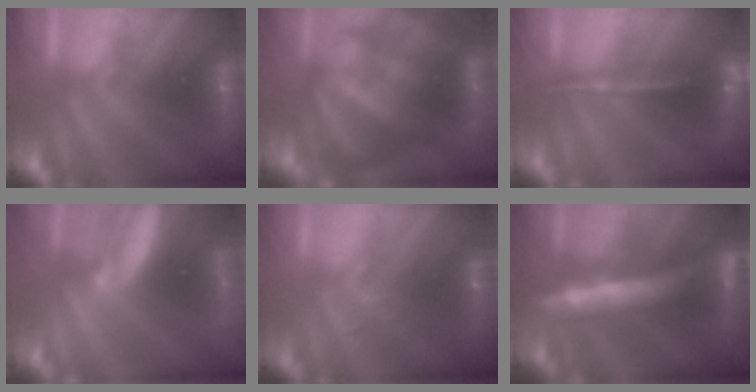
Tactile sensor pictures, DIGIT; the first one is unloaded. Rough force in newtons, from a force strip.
{"total": 10.8}
{"total": 5.7}
{"total": 7.1}
{"total": 1.4}
{"total": 8.5}